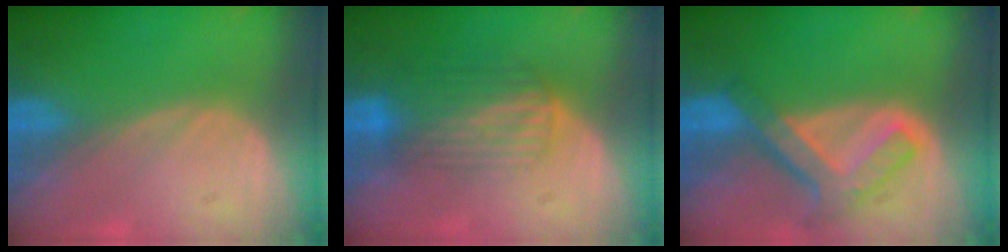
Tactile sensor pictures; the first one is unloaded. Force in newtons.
{"total": 6.8, "press": 5.7, "slide": 3.6}
{"total": 7.6, "press": 6.5, "slide": 4.0}